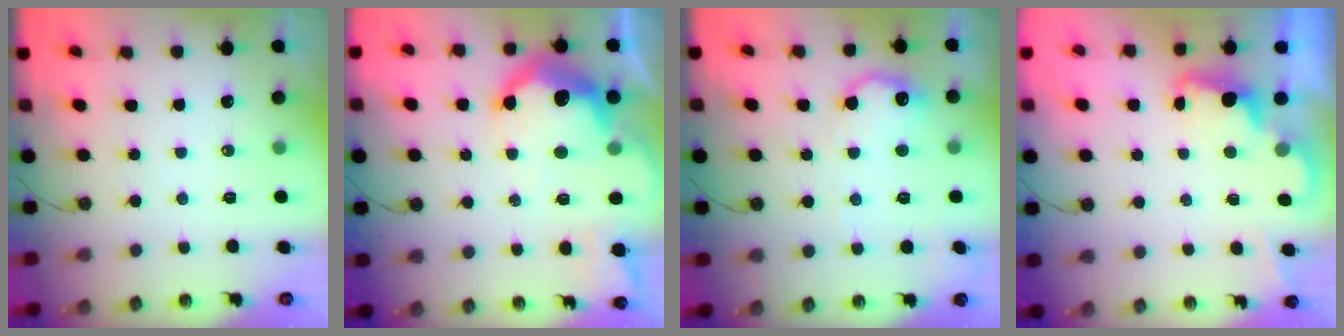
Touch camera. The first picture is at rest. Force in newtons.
{"total": 22.7, "press": 22.7, "slide": 1.8}
{"total": 12.1, "press": 12.1, "slide": 0.5}
{"total": 2.3, "press": 2.3, "slide": 0.5}